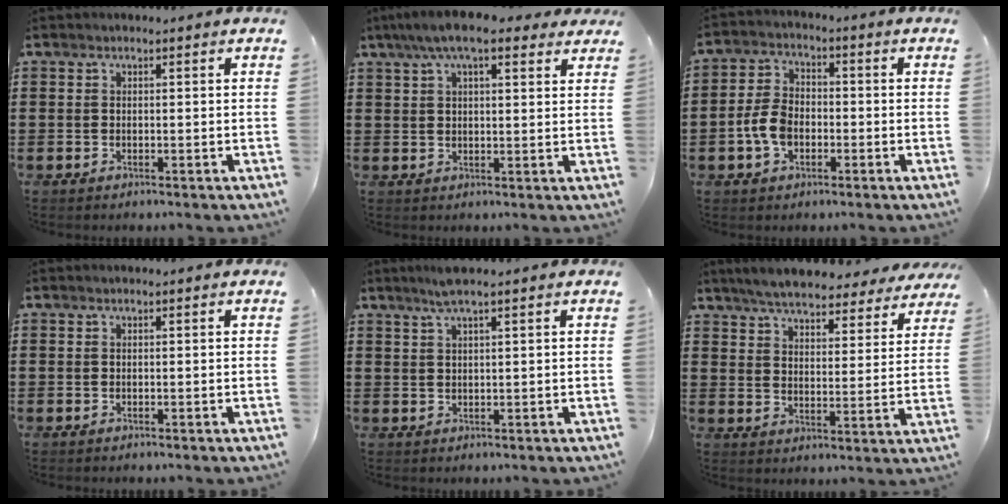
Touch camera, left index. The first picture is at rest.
{"total": 7.8, "force": [5.4, 2.2, 5.2], "torque": [-0.113, 0.006, 0.098]}
{"total": 5.8, "force": [-1.8, 3.9, 4.0], "torque": [-0.107, 0.001, -0.041]}
{"total": 0.0}
{"total": 3.0, "force": [2.0, 0.0, 2.3], "torque": [-0.048, 0.002, 0.035]}
{"total": 6.0, "force": [5.8, 0.5, 1.4], "torque": [-0.055, -0.026, 0.102]}